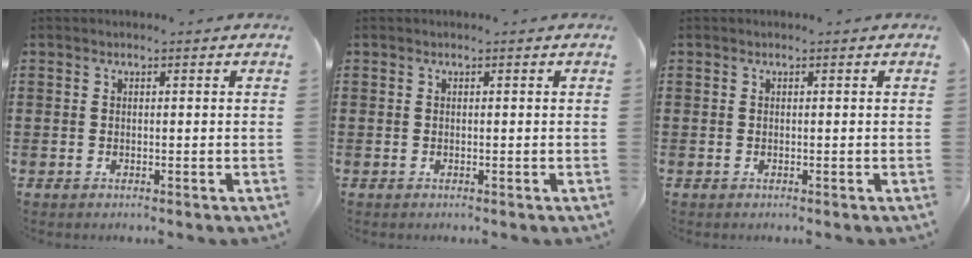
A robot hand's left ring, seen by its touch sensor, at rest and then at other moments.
{"total": 0.0}
{"total": 0.0}